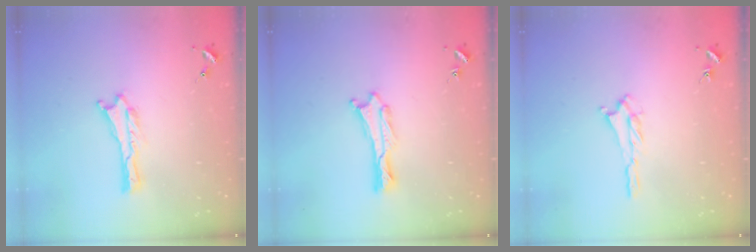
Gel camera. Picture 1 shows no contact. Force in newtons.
{"total": 0.8, "press": 0.7, "slide": 0.2}
{"total": 1.2, "press": 1.1, "slide": 0.5}